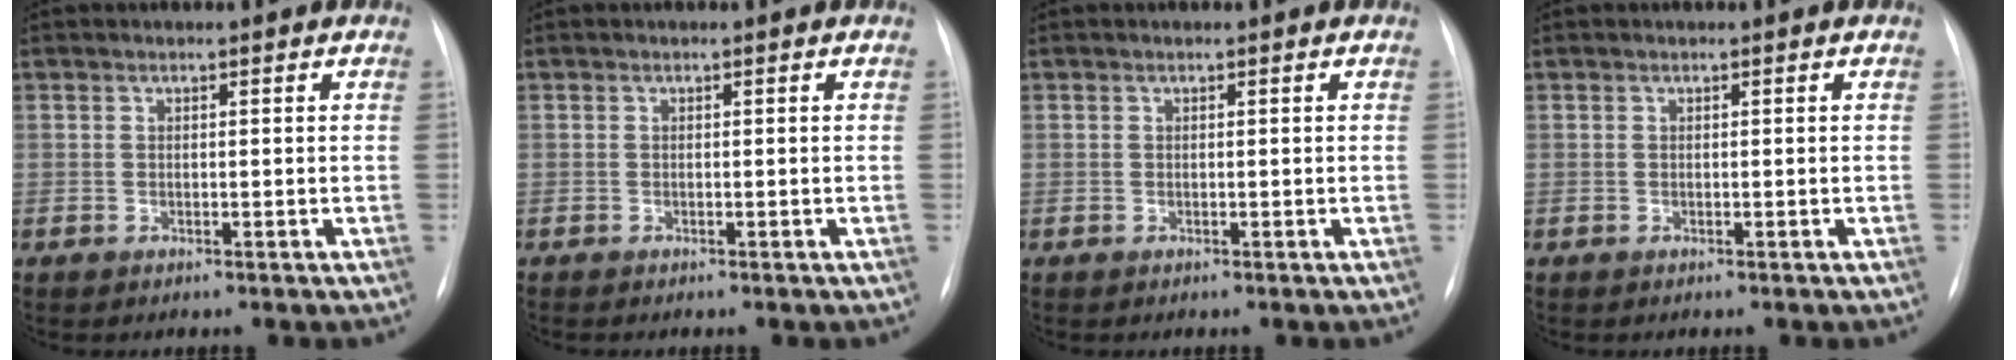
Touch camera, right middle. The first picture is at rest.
{"total": 0.0}
{"total": 0.0}
{"total": 0.0}